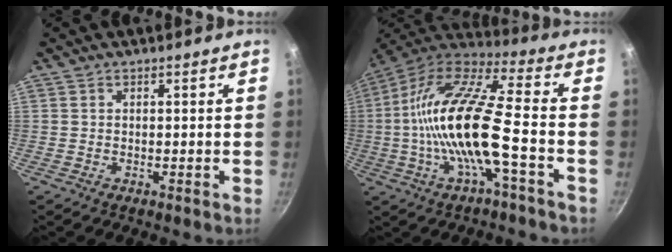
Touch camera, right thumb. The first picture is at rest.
{"total": 20.2, "force": [-3.7, 5.4, 19.1], "torque": [-0.360, 0.038, -0.083]}